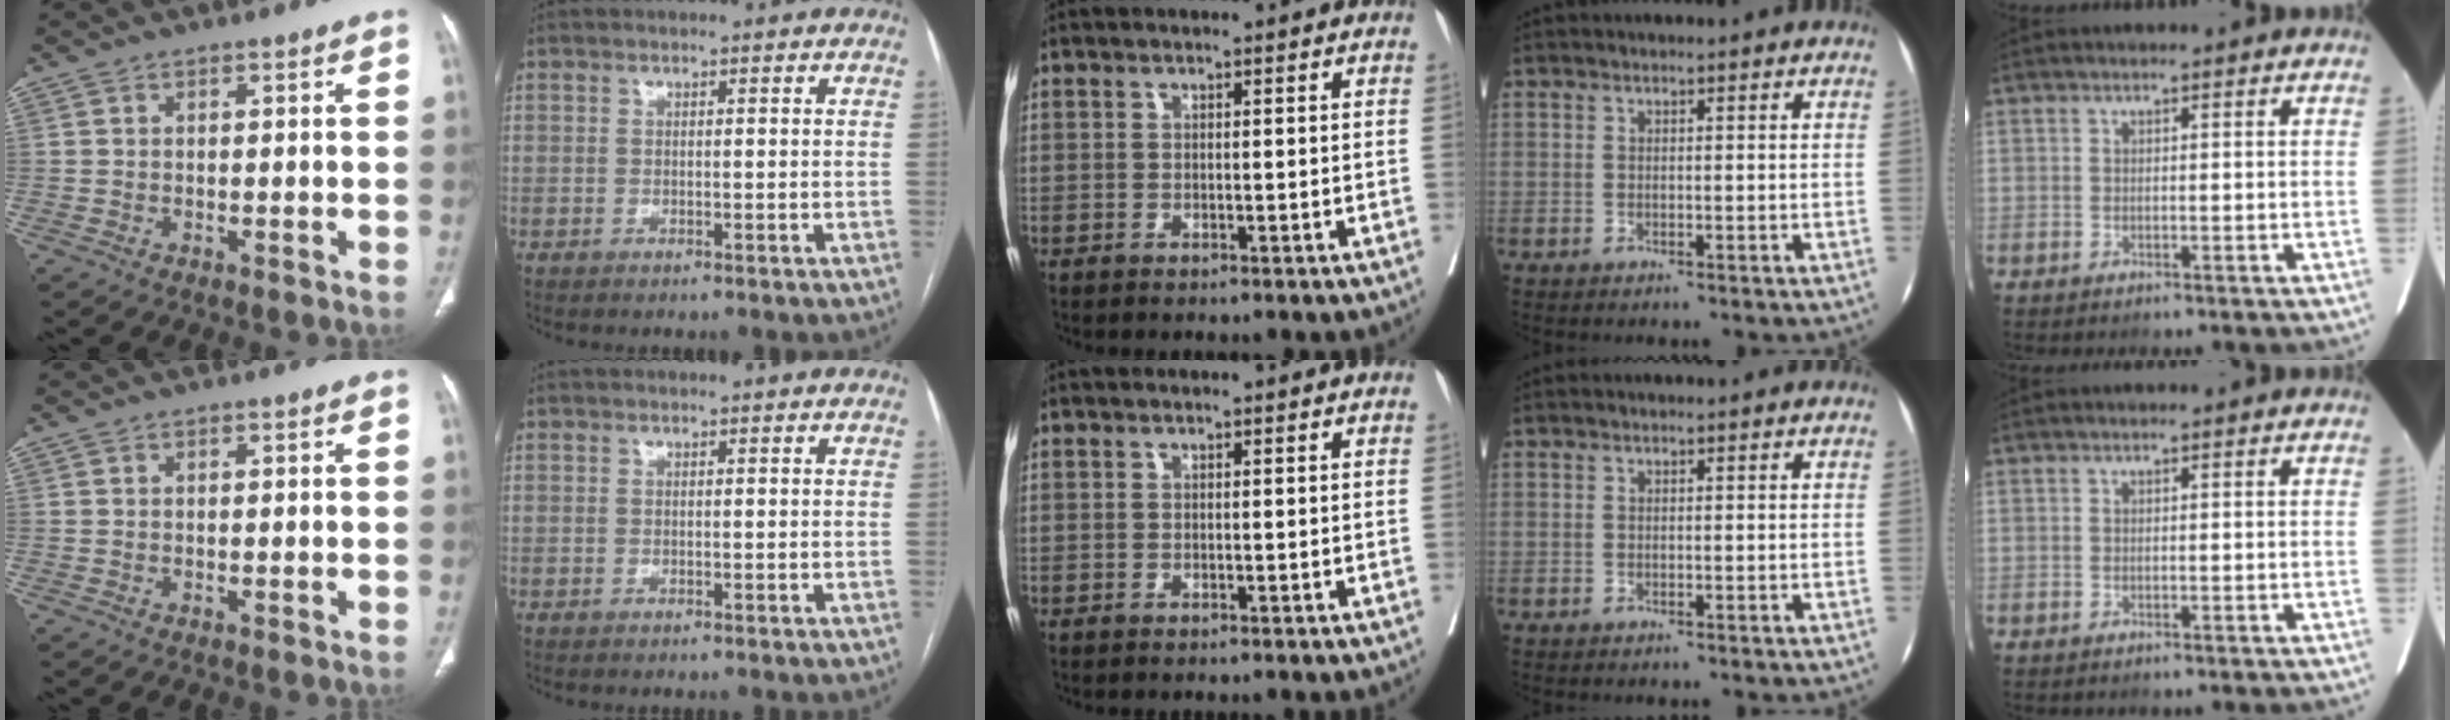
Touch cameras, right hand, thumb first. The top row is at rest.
{}